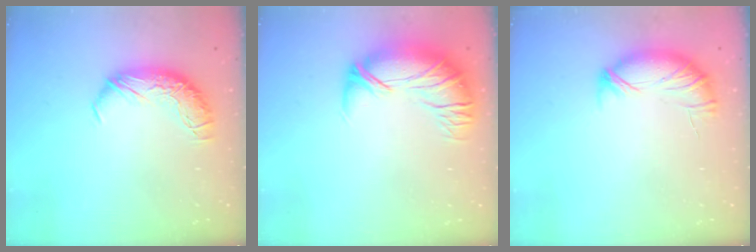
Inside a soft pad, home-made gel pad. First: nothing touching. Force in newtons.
{"total": 2.9, "press": 0.6, "slide": 2.9}
{"total": 4.7, "press": 4.6, "slide": 1.1}